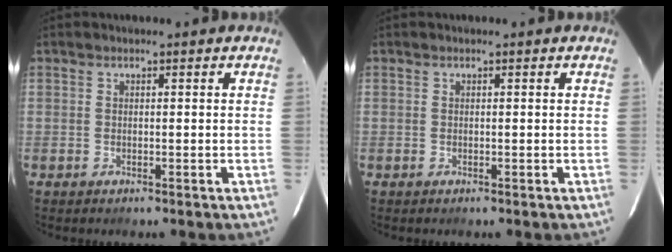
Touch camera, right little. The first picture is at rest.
{"total": 0.0}